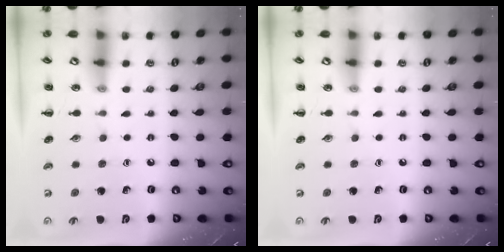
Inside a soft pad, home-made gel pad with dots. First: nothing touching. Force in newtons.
{"total": 0.0}